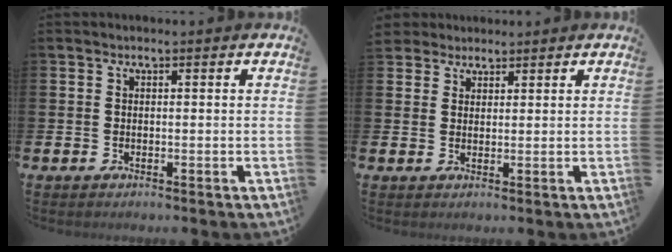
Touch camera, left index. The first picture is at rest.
{"total": 3.0, "force": [2.7, 1.3, -0.2], "torque": [0.005, -0.006, 0.050]}